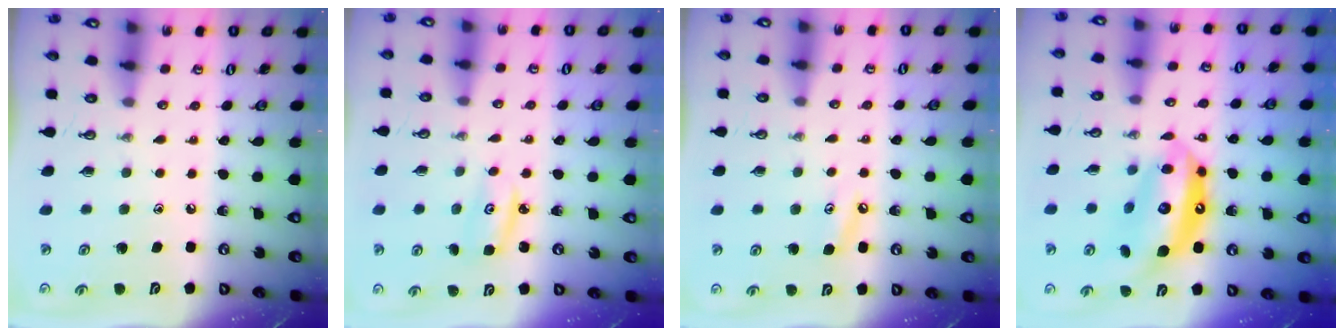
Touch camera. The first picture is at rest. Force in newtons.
{"total": 3.2, "press": 3.2, "slide": 0.3}
{"total": 4.4, "press": 4.4, "slide": 0.7}
{"total": 16.6, "press": 16.5, "slide": 1.9}